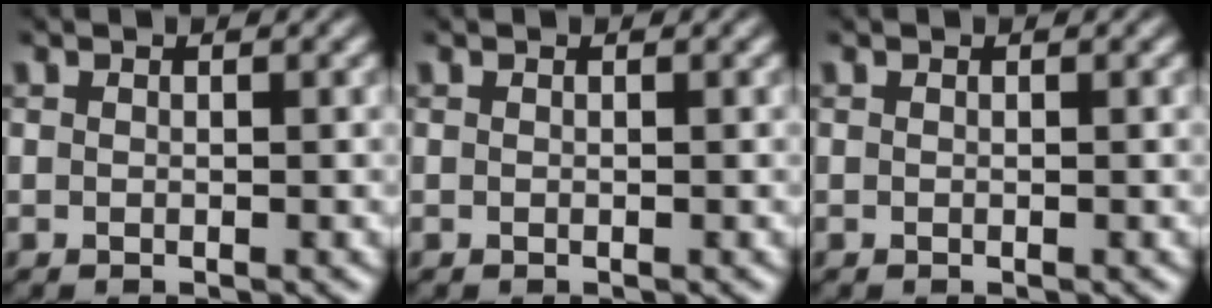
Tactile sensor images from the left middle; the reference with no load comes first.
{"total": 0.0}
{"total": 0.0}